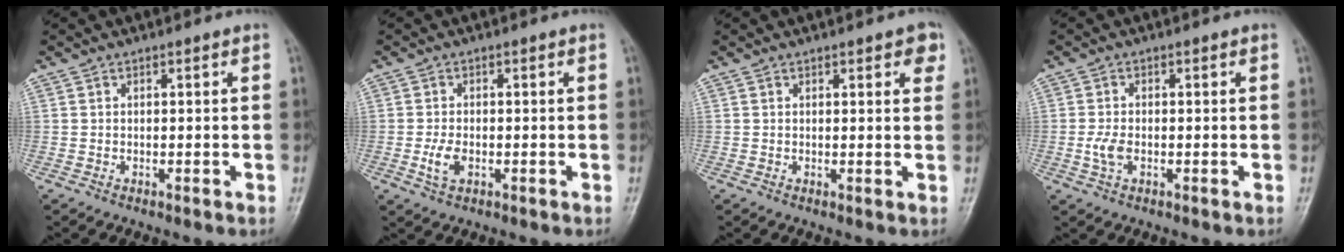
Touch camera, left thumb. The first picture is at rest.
{"total": 3.4, "force": [-0.9, 2.0, 2.6], "torque": [-0.055, 0.000, -0.016]}
{"total": 3.2, "force": [1.7, 1.3, 2.3], "torque": [-0.012, -0.004, 0.015]}
{"total": 3.2, "force": [-0.7, 1.8, 2.5], "torque": [-0.055, 0.002, -0.015]}